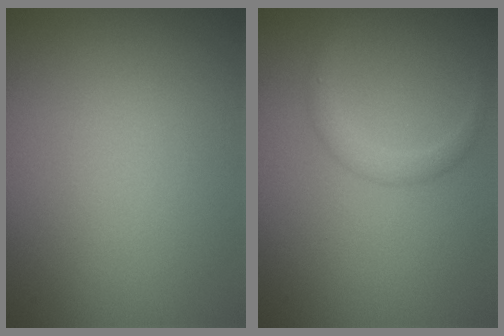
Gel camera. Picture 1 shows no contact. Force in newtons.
{"total": 1.7, "press": 1.7, "slide": 0.0}